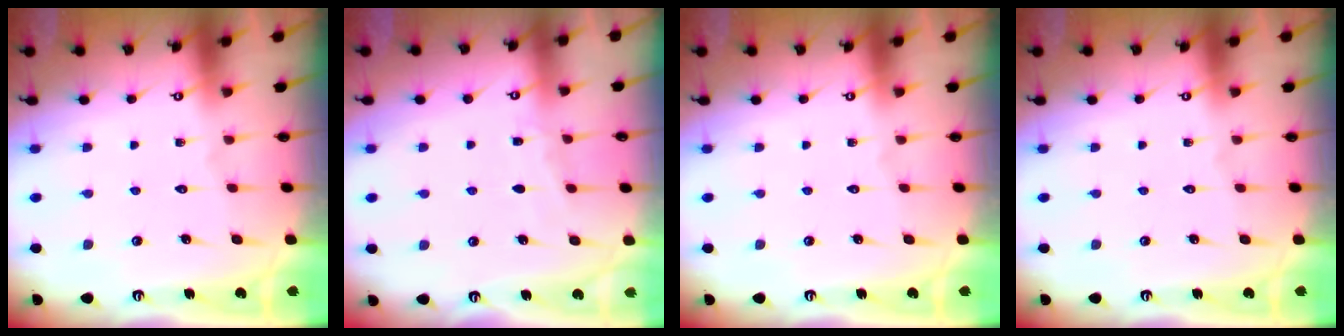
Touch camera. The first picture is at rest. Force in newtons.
{"total": 3.9, "press": 3.8, "slide": 0.5}
{"total": 0.0}
{"total": 0.0}